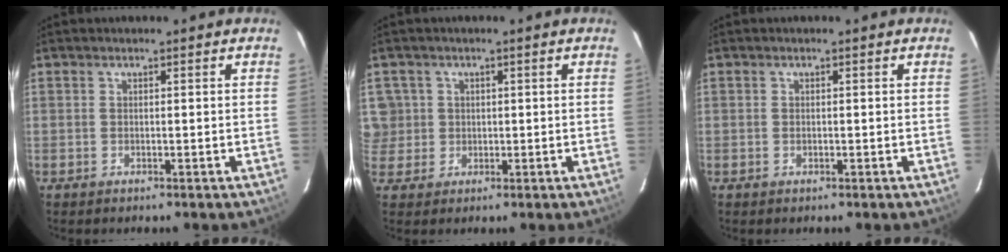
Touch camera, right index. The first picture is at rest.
{"total": 5.3, "force": [0.7, 5.2, 0.7], "torque": [0.000, 0.019, 0.018]}
{"total": 0.0}